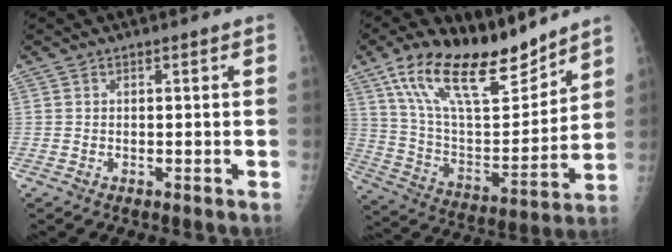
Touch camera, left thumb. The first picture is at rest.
{"total": 21.8, "force": [15.6, 8.2, 12.9], "torque": [-0.190, -0.064, 0.281]}